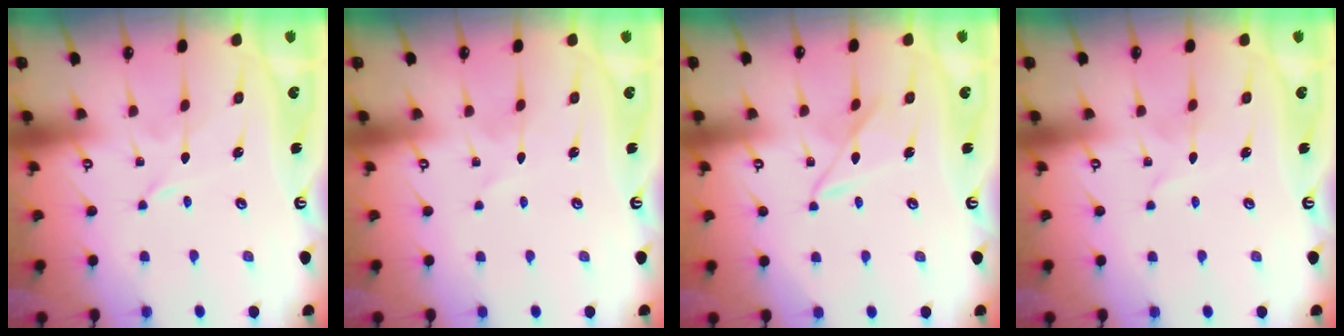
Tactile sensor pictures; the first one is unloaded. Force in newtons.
{"total": 0.7, "press": 0.7, "slide": 0.0}
{"total": 6.9, "press": 6.9, "slide": 0.4}
{"total": 1.8, "press": 1.8, "slide": 0.1}